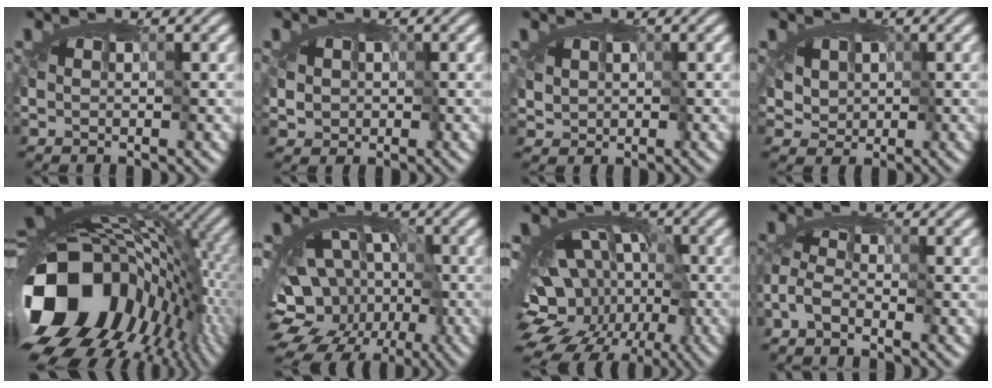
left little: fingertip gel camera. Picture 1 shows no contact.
{"total": 1.3, "force": [-0.4, 1.3, 0.1], "torque": [-0.016, -0.011, 0.019]}
{"total": 1.0, "force": [-0.2, 1.0, 0.3], "torque": [-0.017, -0.007, 0.009]}
{"total": 2.1, "force": [0.2, 2.0, 0.8], "torque": [-0.022, 0.001, 0.015]}
{"total": 16.8, "force": [-7.2, 11.4, 10.0], "torque": [-0.203, -0.030, -0.120]}
{"total": 12.6, "force": [-5.2, 9.3, 6.8], "torque": [-0.089, -0.008, -0.074]}
{"total": 14.9, "force": [-5.8, 10.7, 8.6], "torque": [-0.117, -0.014, -0.091]}
{"total": 2.8, "force": [-2.8, -0.1, 0.3], "torque": [-0.007, 0.000, -0.059]}